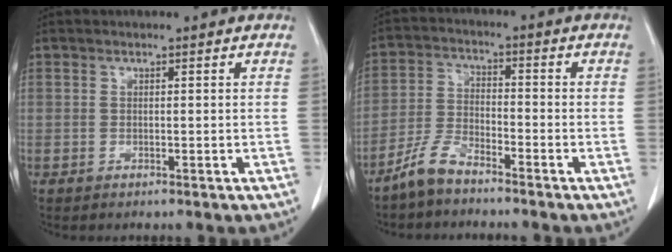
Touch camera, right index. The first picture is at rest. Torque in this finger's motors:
{"motor_torque": [-0.02, -0.13, -0.22, -0.21]}